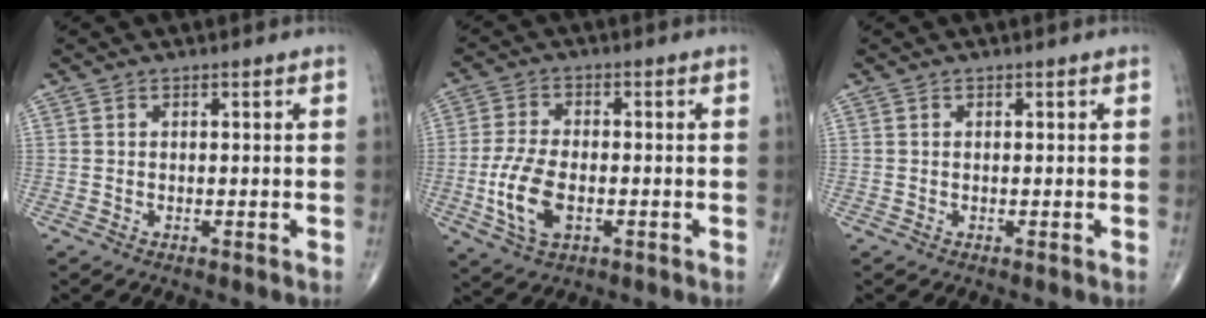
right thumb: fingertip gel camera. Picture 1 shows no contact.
{"total": 9.2, "force": [-2.2, 4.9, 7.5], "torque": [-0.156, 0.003, -0.040]}
{"total": 0.0}